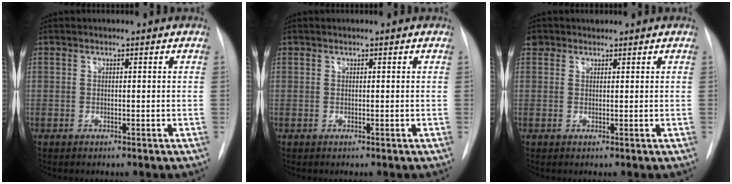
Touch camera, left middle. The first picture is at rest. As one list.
[{"total": 0.0}, {"total": 1.8, "force": [1.1, 1.3, -0.1], "torque": [0.007, 0.014, 0.016]}]